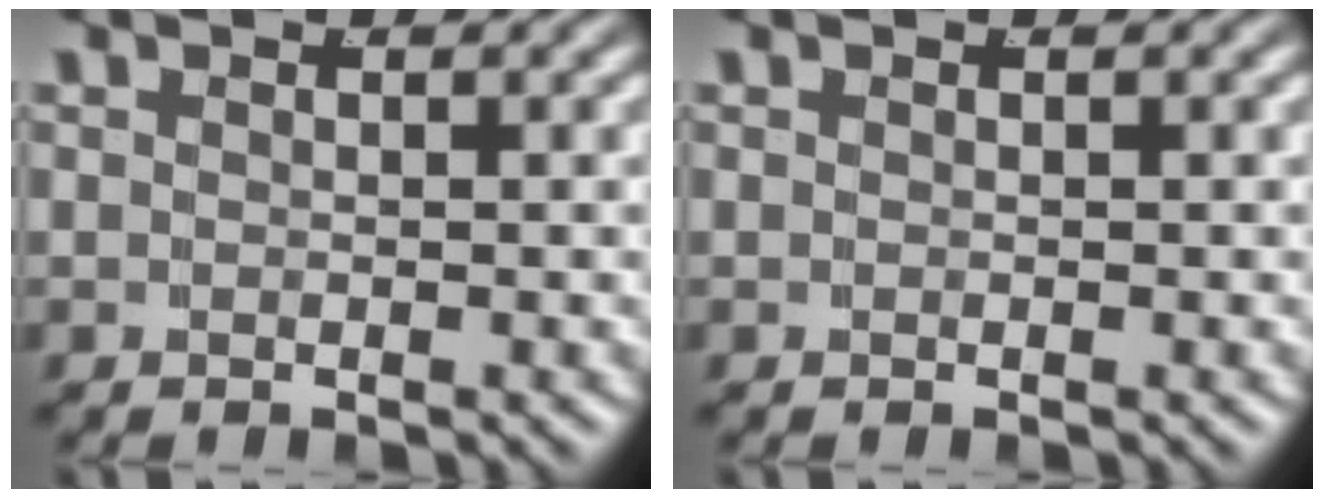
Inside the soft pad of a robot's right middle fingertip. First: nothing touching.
{"total": 0.0}